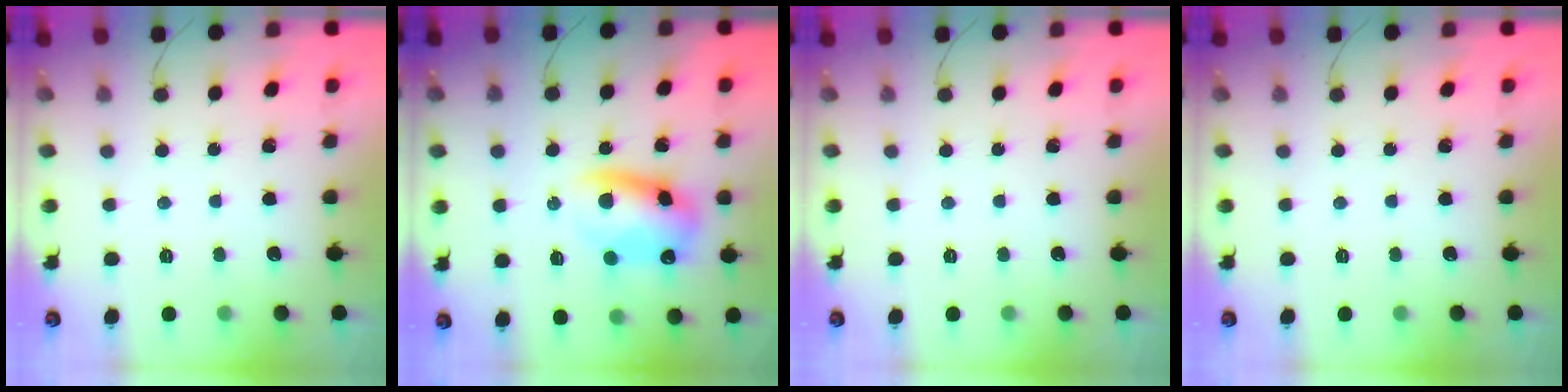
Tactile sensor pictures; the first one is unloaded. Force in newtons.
{"total": 10.4, "press": 10.2, "slide": 2.3}
{"total": 0.0}
{"total": 0.0}